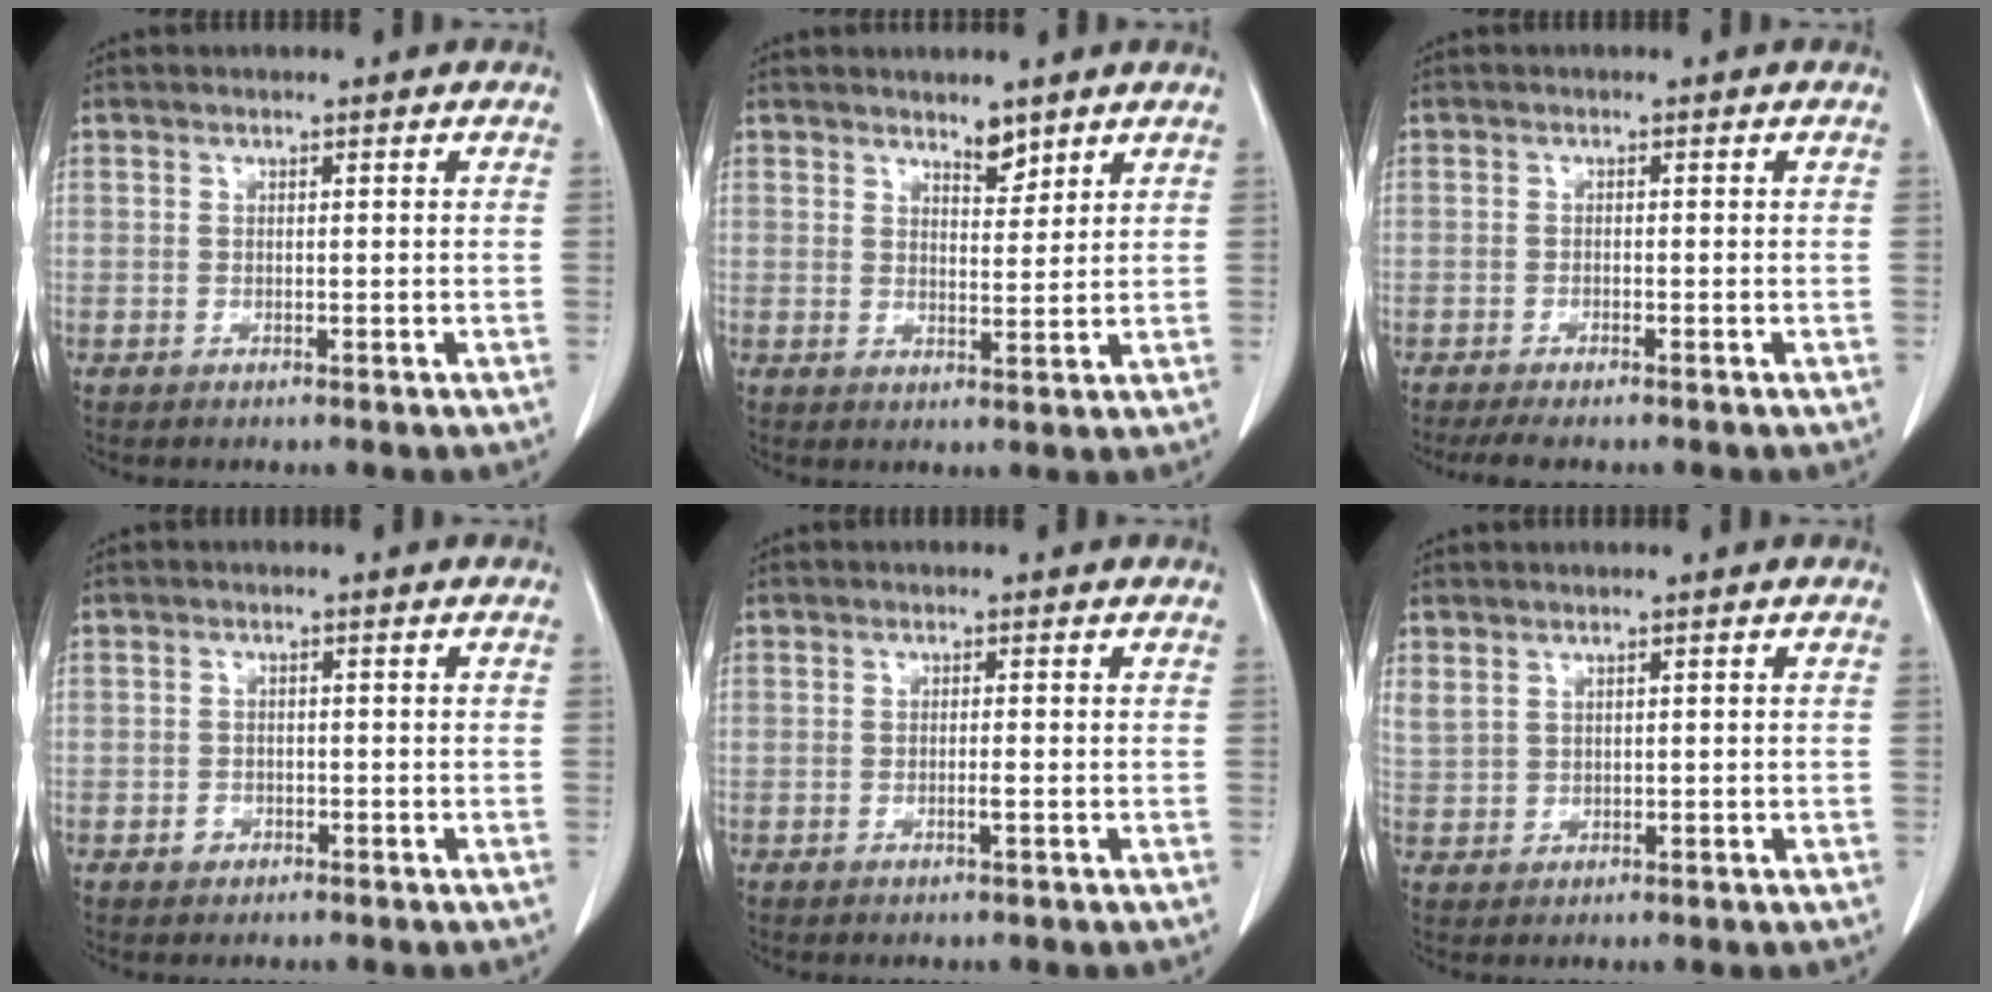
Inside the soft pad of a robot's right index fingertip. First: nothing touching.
{"total": 2.8, "force": [2.4, 1.0, 1.1], "torque": [-0.018, -0.008, 0.041]}
{"total": 4.0, "force": [-3.3, 0.6, 2.2], "torque": [-0.029, -0.008, -0.047]}
{"total": 2.4, "force": [-1.0, 1.3, 1.8], "torque": [-0.038, 0.001, -0.012]}
{"total": 1.2, "force": [-0.4, -0.1, 1.1], "torque": [-0.023, -0.002, -0.007]}
{"total": 2.5, "force": [1.4, 1.6, 1.3], "torque": [-0.043, 0.016, 0.045]}